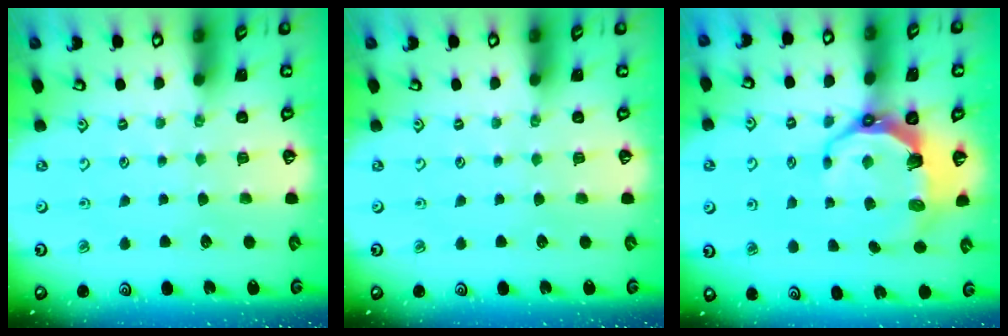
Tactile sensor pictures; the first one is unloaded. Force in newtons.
{"total": 0.0}
{"total": 8.9, "press": 7.4, "slide": 4.8}